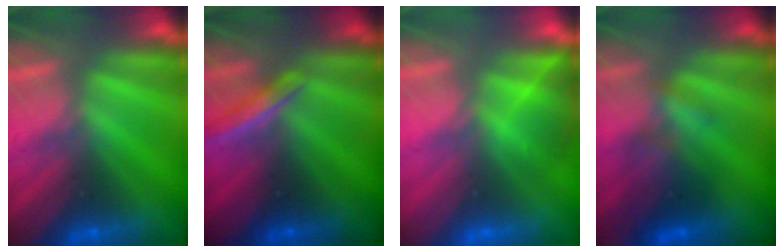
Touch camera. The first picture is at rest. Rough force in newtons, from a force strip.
{"total": 1.8}
{"total": 2.7}
{"total": 3.5}